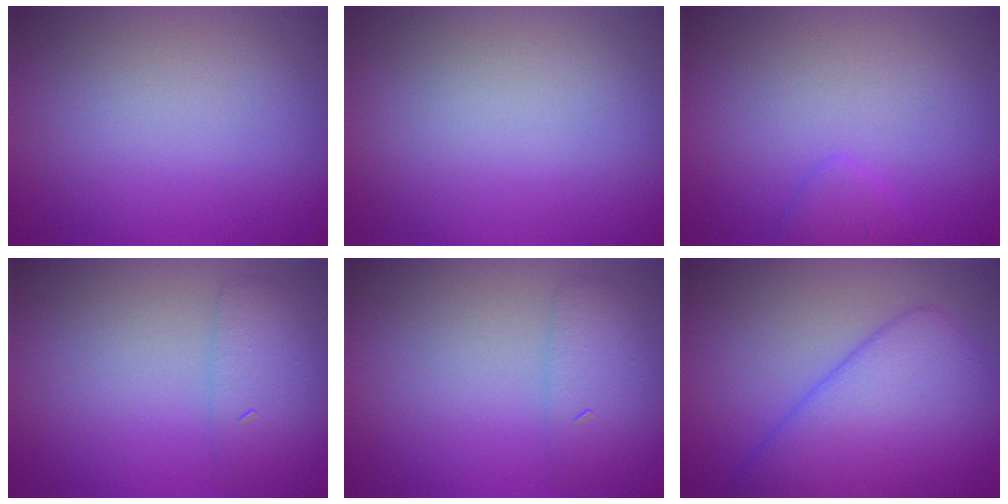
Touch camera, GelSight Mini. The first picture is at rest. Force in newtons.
{"total": 0.0}
{"total": 1.2, "press": 1.2, "slide": 0.1}
{"total": 2.7, "press": 2.7, "slide": 0.1}
{"total": 2.7, "press": 2.7, "slide": 0.1}
{"total": 7.2, "press": 7.2, "slide": 0.1}